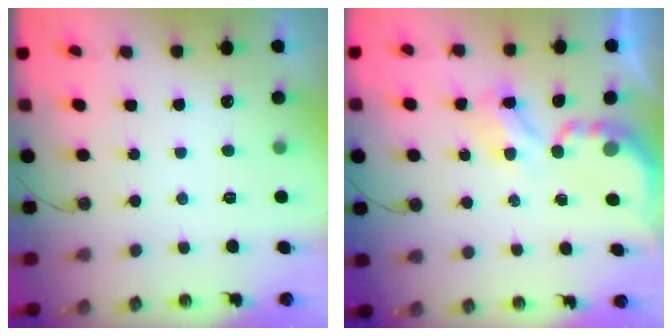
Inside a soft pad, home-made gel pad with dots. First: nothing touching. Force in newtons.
{"total": 3.9, "press": 3.9, "slide": 0.2}